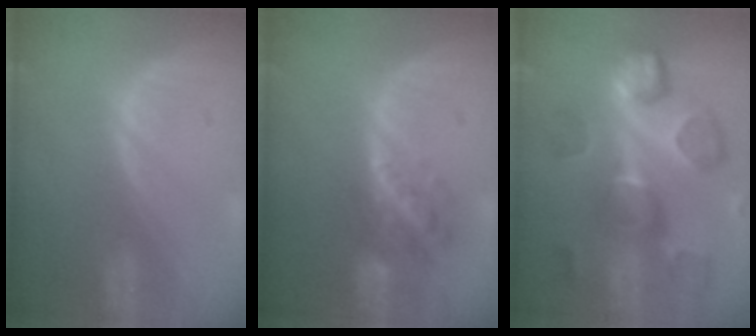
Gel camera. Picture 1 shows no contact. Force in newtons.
{"total": 5.8, "press": 5.6, "slide": 1.4}
{"total": 11.4, "press": 10.8, "slide": 3.6}